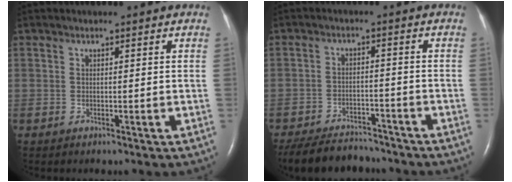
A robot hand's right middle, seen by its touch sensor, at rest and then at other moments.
{"total": 10.5, "force": [-9.4, 3.4, 3.2], "torque": [-0.056, -0.004, -0.141]}